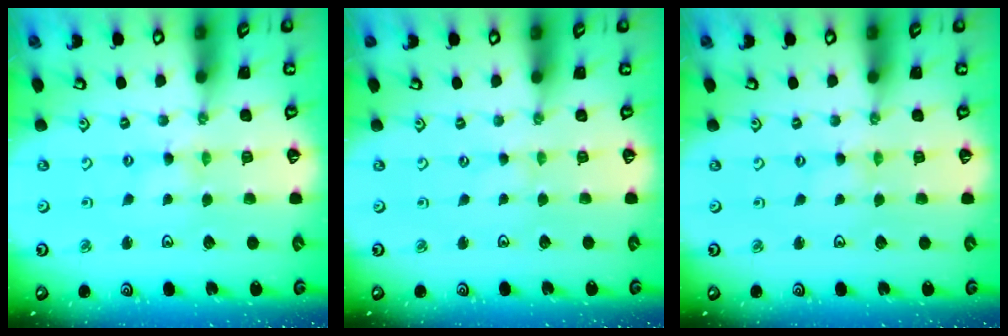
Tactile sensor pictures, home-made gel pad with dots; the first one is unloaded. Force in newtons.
{"total": 0.7, "press": 0.7, "slide": 0.1}
{"total": 0.0}